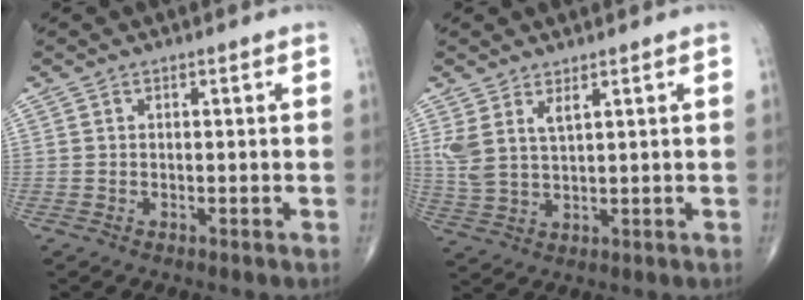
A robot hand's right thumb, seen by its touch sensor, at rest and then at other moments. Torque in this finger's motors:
{"motor_torque": [0.06, 0.08, 0.47, 0.40, 0.04]}